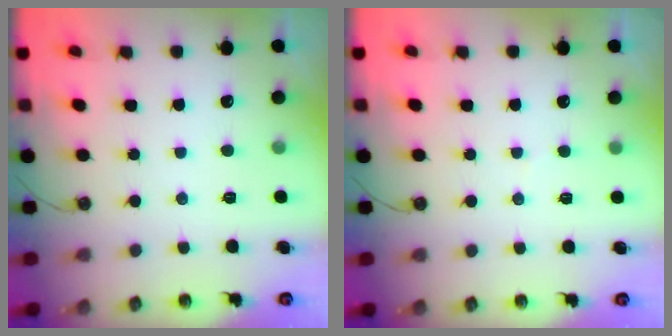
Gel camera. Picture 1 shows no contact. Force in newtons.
{"total": 2.9, "press": 2.9, "slide": 0.2}